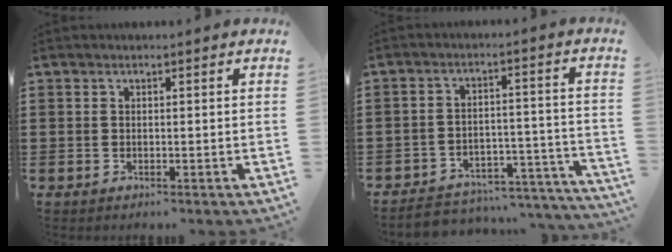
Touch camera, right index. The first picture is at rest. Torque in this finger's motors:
{"motor_torque": [-2.14, 0.00, -1.06, -0.21]}